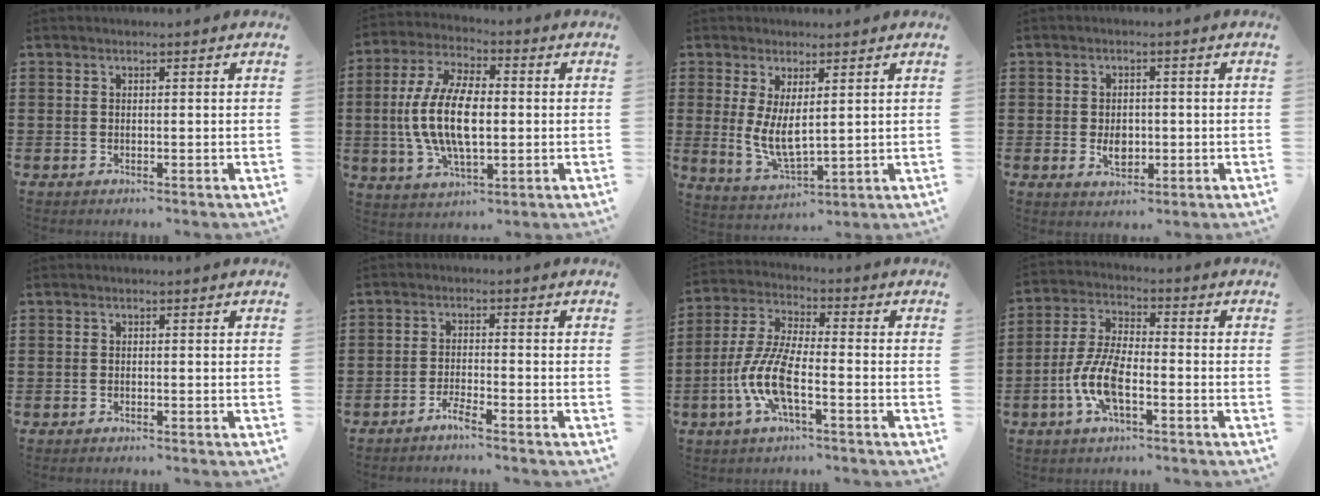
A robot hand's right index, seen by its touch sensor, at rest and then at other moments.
{"total": 12.3, "force": [-0.7, 5.6, 11.0], "torque": [-0.246, -0.008, -0.018]}
{"total": 6.2, "force": [1.0, 2.7, 5.5], "torque": [-0.110, -0.005, 0.017]}
{"total": 3.3, "force": [-0.5, 2.2, 2.5], "torque": [-0.042, 0.001, -0.012]}
{"total": 0.0}
{"total": 2.3, "force": [-2.0, 0.0, 1.1], "torque": [-0.028, -0.002, -0.039]}
{"total": 9.0, "force": [-3.4, 2.5, 7.9], "torque": [-0.194, -0.017, -0.072]}
{"total": 8.3, "force": [-2.9, 3.2, 7.1], "torque": [-0.167, -0.009, -0.060]}